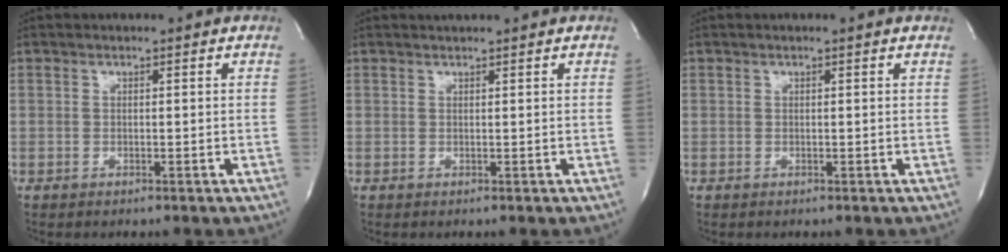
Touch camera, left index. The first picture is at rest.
{"total": 2.1, "force": [2.0, 0.1, 0.6], "torque": [-0.008, 0.013, 0.027]}
{"total": 1.3, "force": [1.2, 0.0, 0.4], "torque": [-0.014, 0.006, 0.011]}